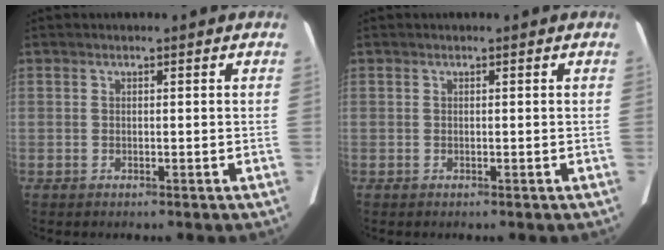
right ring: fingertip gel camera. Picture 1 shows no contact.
{"total": 0.0}